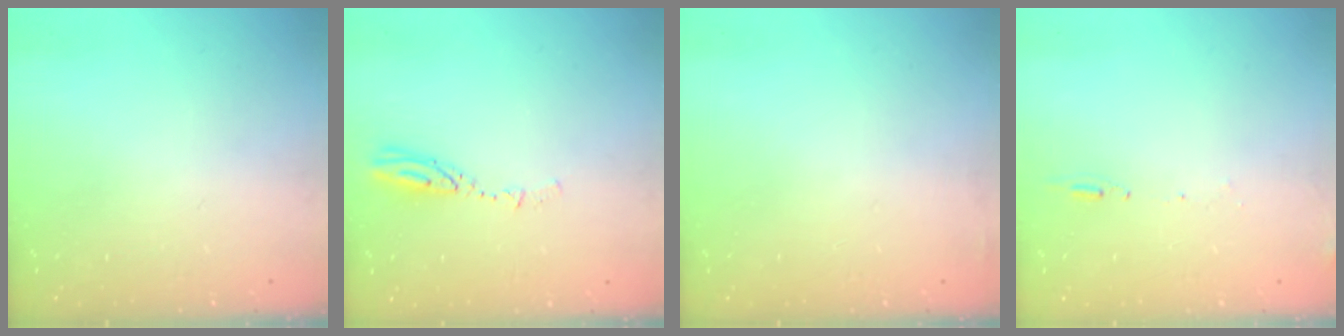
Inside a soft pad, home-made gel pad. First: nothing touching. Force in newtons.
{"total": 3.4, "press": 3.4, "slide": 0.2}
{"total": 2.9, "press": 2.4, "slide": 1.6}
{"total": 5.6, "press": 5.3, "slide": 1.7}